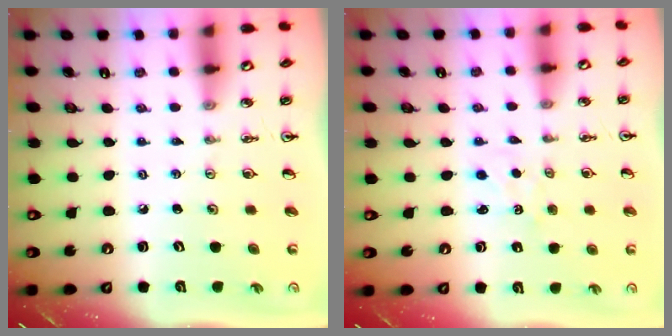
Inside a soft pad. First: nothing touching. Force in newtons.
{"total": 1.5, "press": 1.4, "slide": 0.3}